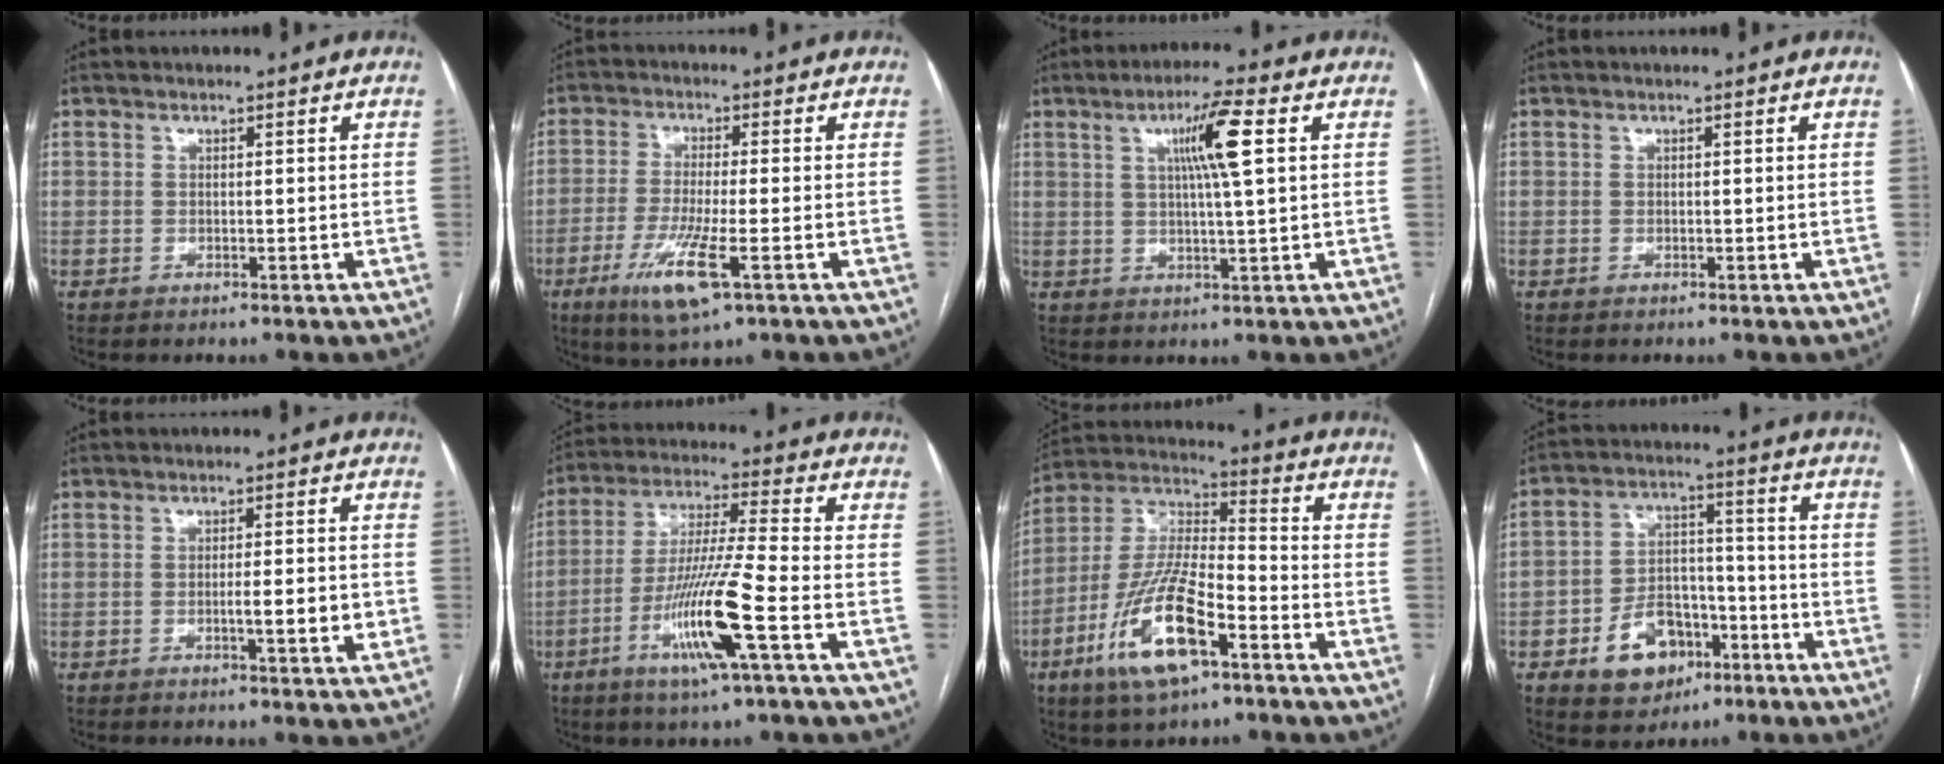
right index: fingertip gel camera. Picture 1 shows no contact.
{"total": 8.7, "force": [-3.8, 0.7, 7.8], "torque": [-0.154, -0.024, -0.068]}
{"total": 7.7, "force": [2.4, -0.3, 7.3], "torque": [-0.128, 0.005, 0.039]}
{"total": 0.0}
{"total": 4.1, "force": [-0.9, 0.4, 3.9], "torque": [-0.061, -0.003, -0.012]}
{"total": 13.5, "force": [-5.3, -0.6, 12.4], "torque": [-0.247, -0.016, -0.103]}
{"total": 16.1, "force": [-7.7, 4.6, 13.5], "torque": [-0.281, -0.005, -0.138]}
{"total": 10.7, "force": [-5.2, 7.3, 5.9], "torque": [-0.102, 0.023, -0.079]}